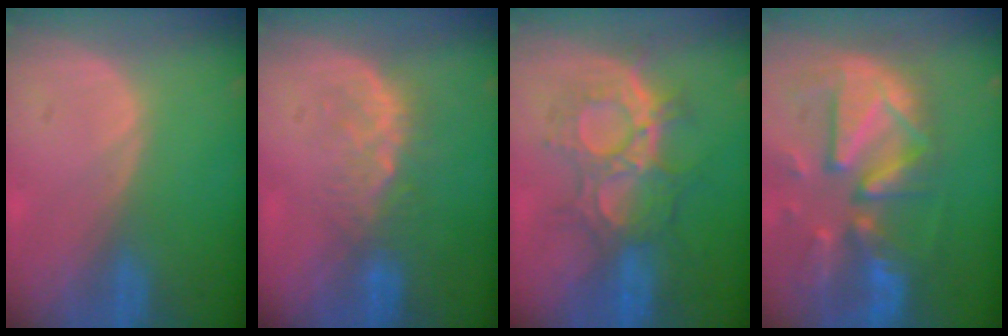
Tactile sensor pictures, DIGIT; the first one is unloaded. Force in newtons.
{"total": 4.8, "press": 4.3, "slide": 2.1}
{"total": 8.9, "press": 8.9, "slide": 0.3}
{"total": 12.7, "press": 11.1, "slide": 6.2}